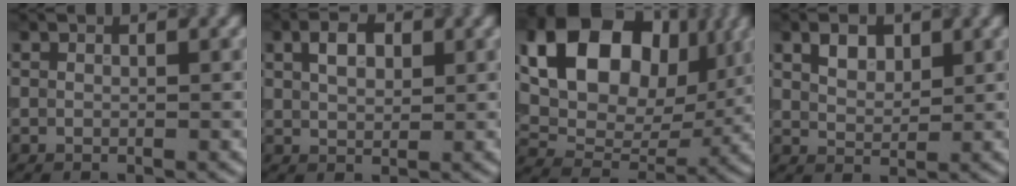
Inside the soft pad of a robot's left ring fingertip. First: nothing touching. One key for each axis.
{"total": 2.8, "fx": 1.0, "fy": 1.8, "fz": 2.0, "tx": -0.038, "ty": 0.005, "tz": 0.018}
{"total": 15.2, "fx": 5.3, "fy": 10.6, "fz": 9.5, "tx": -0.168, "ty": 0.040, "tz": 0.090}
{"total": 2.5, "fx": 1.3, "fy": 1.5, "fz": 1.5, "tx": -0.027, "ty": 0.003, "tz": 0.025}